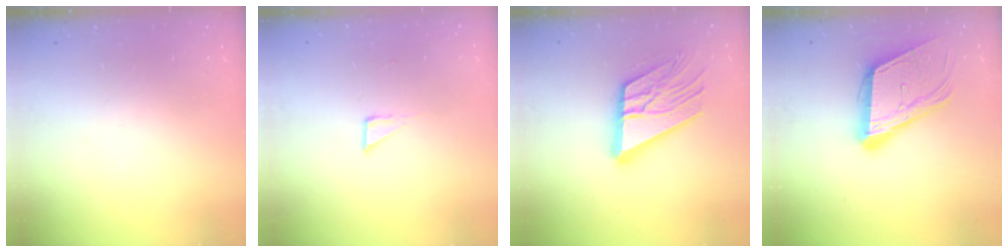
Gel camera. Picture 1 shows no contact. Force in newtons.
{"total": 2.6, "press": 2.6, "slide": 0.1}
{"total": 17.6, "press": 17.5, "slide": 2.2}
{"total": 16.0, "press": 15.6, "slide": 3.7}